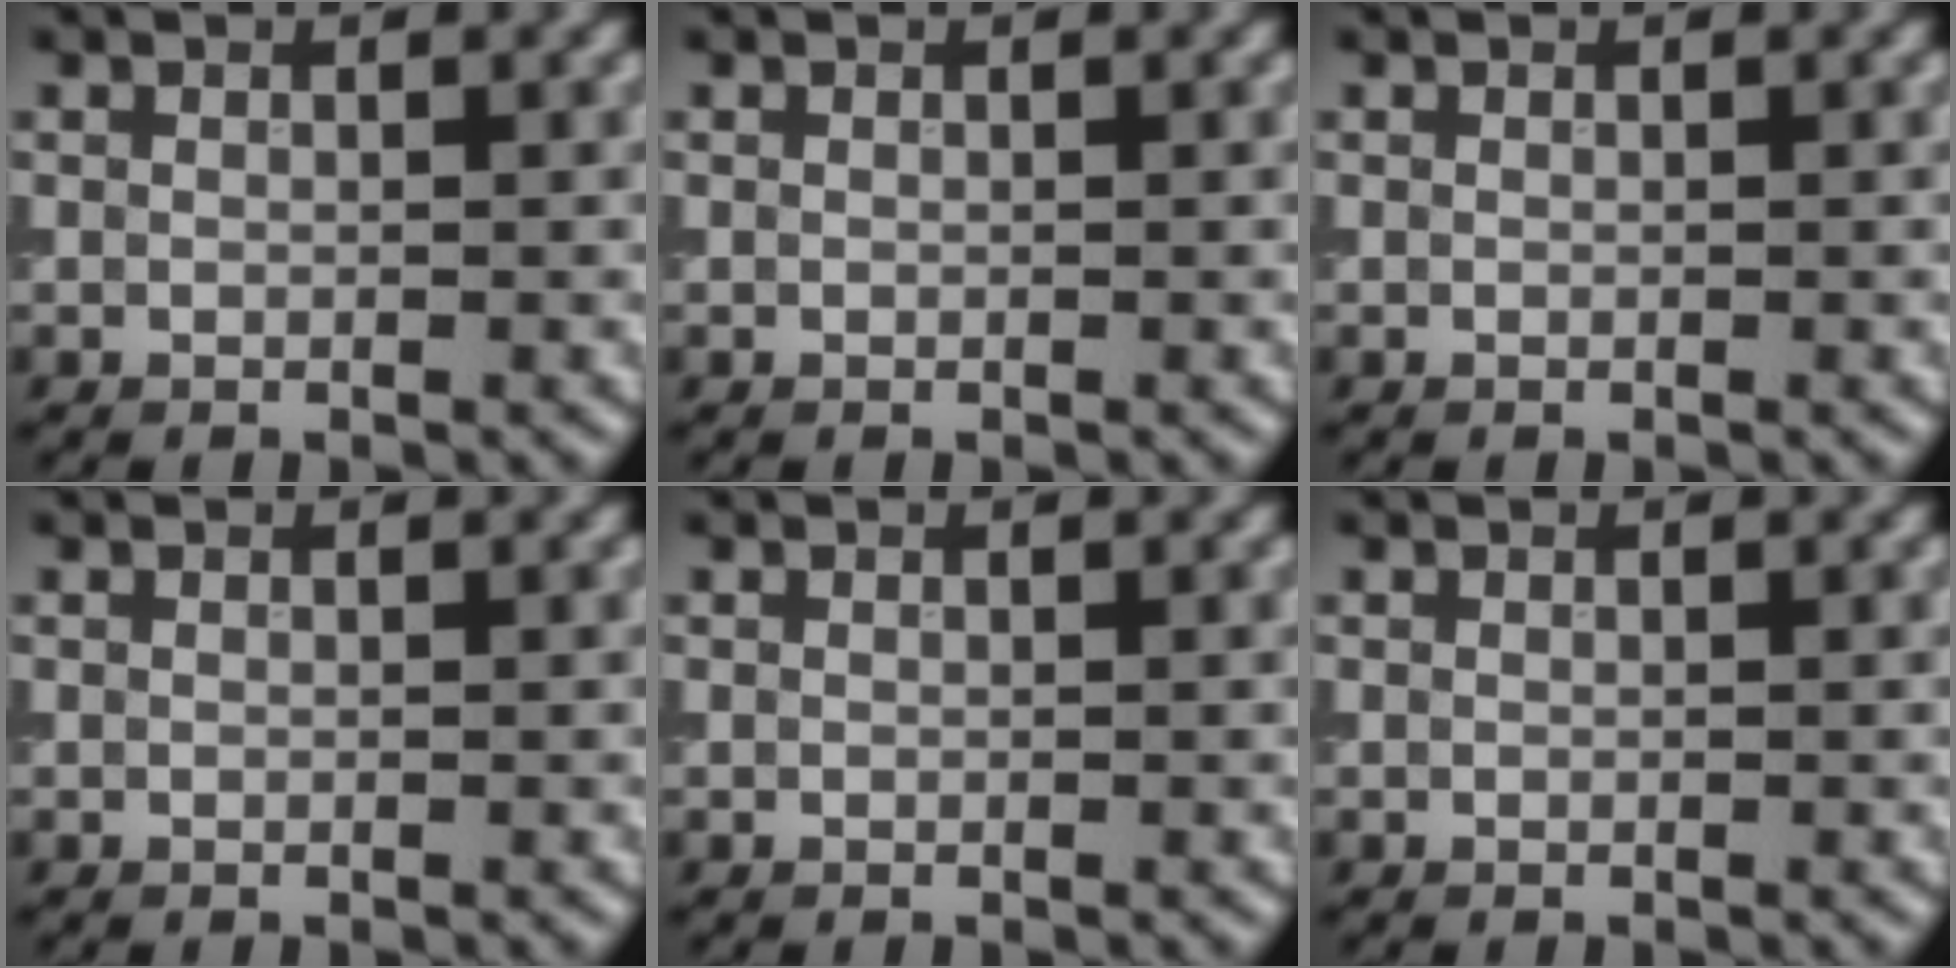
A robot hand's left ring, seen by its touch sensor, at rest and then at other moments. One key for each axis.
{"total": 0.0}
{"total": 0.0}
{"total": 0.0}
{"total": 0.0}
{"total": 0.0}